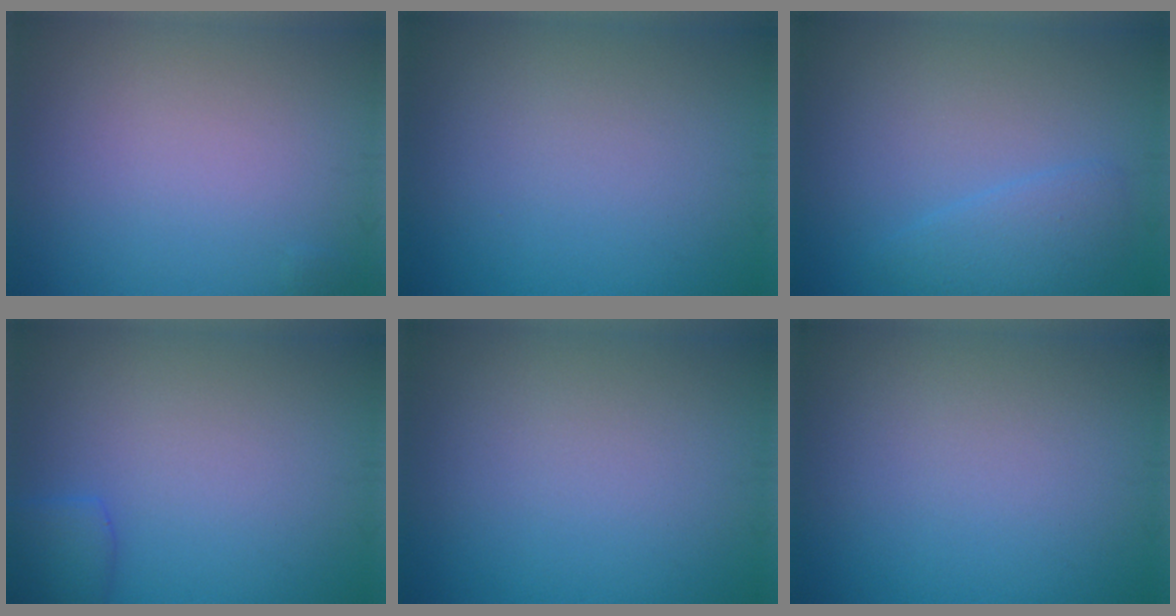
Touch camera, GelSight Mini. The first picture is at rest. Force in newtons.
{"total": 0.0}
{"total": 2.3, "press": 2.3, "slide": 0.0}
{"total": 2.0, "press": 2.0, "slide": 0.1}
{"total": 0.0}
{"total": 0.0}